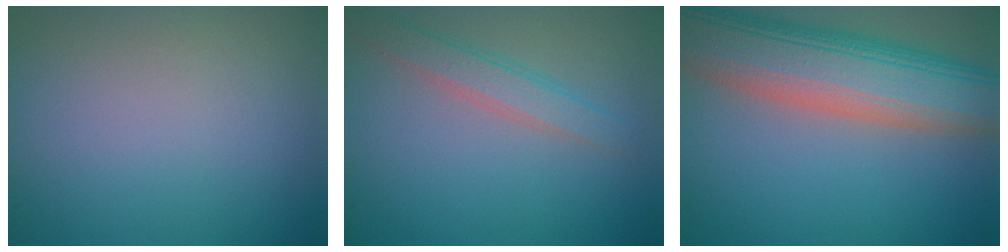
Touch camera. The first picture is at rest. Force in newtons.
{"total": 2.8, "press": 2.8, "slide": 0.1}
{"total": 11.9, "press": 11.9, "slide": 0.9}